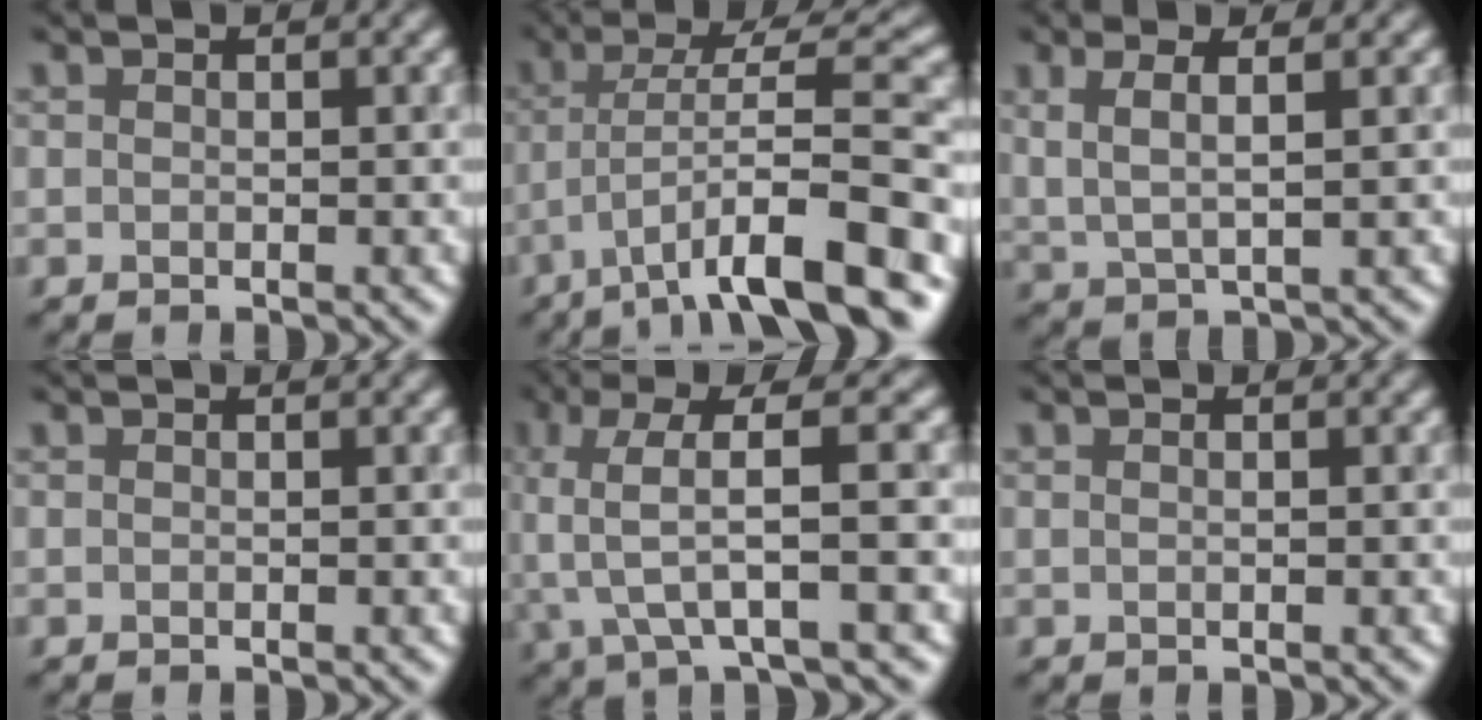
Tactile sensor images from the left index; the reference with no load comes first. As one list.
[{"total": 10.9, "force": [-4.2, 2.4, 9.7], "torque": [-0.150, 0.021, -0.068]}, {"total": 3.0, "force": [1.4, 0.9, 2.5], "torque": [-0.051, -0.002, 0.028]}, {"total": 0.0}, {"total": 6.4, "force": [-0.1, 1.3, 6.2], "torque": [-0.129, 0.012, -0.006]}, {"total": 0.9, "force": [0.3, 0.5, 0.7], "torque": [-0.005, -0.004, -0.003]}]